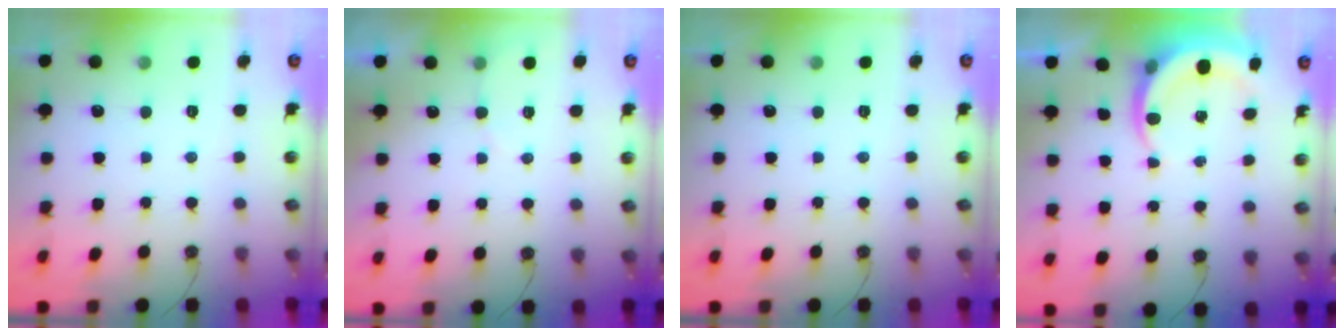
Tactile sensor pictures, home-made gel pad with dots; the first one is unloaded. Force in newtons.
{"total": 2.8, "press": 2.8, "slide": 0.3}
{"total": 0.0}
{"total": 5.5, "press": 5.4, "slide": 0.5}